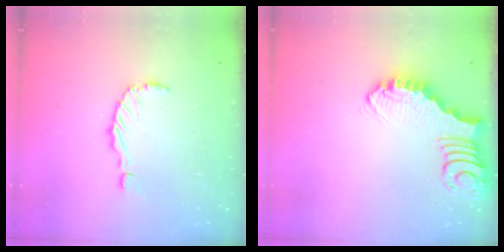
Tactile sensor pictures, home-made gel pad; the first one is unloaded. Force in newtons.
{"total": 2.4, "press": 2.4, "slide": 0.3}